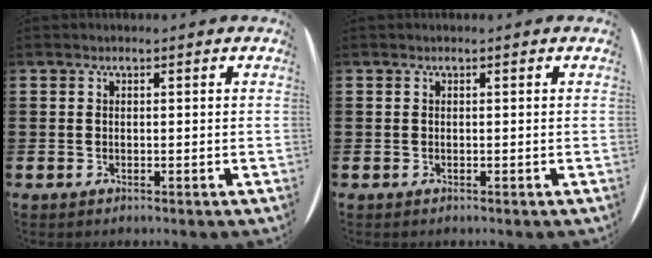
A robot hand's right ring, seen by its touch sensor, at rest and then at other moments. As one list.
[{"total": 0.0}]